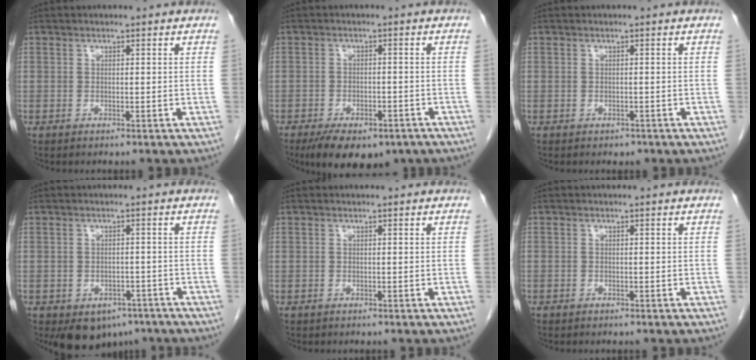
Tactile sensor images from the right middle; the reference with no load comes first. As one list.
[{"total": 10.7, "force": [-7.5, 4.8, 6.0], "torque": [-0.086, -0.005, -0.108]}, {"total": 0.9, "force": [-0.6, 0.6, 0.2], "torque": [-0.005, 0.001, -0.006]}, {"total": 6.9, "force": [-4.5, 4.5, 2.7], "torque": [-0.030, 0.005, -0.055]}, {"total": 0.0}, {"total": 0.5, "force": [-0.4, 0.3, 0.0], "torque": [-0.008, 0.002, -0.008]}]